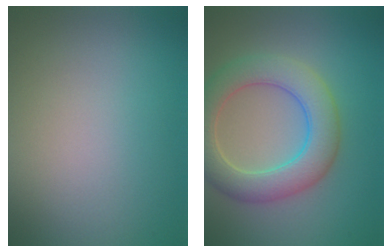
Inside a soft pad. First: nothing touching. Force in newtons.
{"total": 6.2, "press": 6.2, "slide": 0.4}